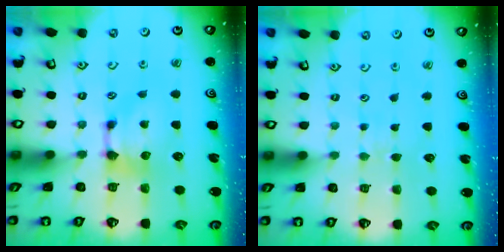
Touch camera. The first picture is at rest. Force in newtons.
{"total": 4.6, "press": 4.6, "slide": 0.4}